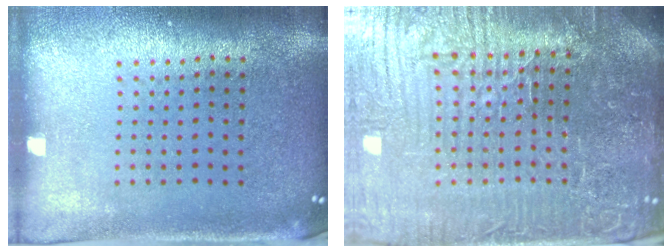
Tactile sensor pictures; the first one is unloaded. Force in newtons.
{"total": 6.8, "press": 6.1, "slide": 3.0}